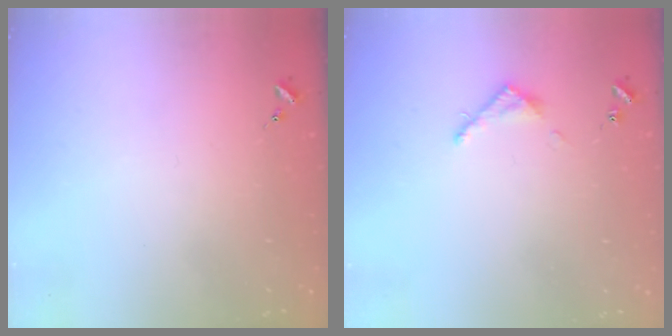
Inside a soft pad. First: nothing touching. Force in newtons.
{"total": 3.5, "press": 3.5, "slide": 0.3}